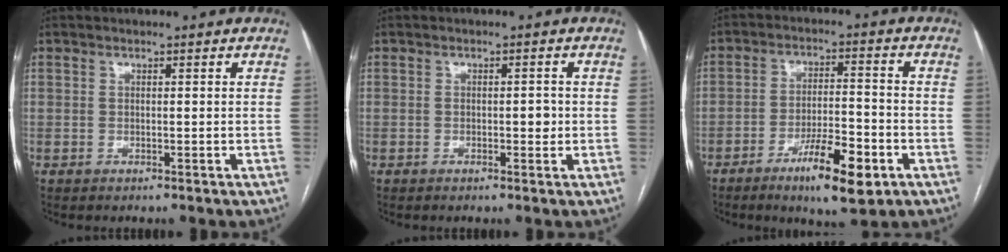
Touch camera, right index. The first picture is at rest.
{"total": 1.9, "force": [-0.2, 0.9, 1.6], "torque": [-0.023, 0.001, -0.002]}
{"total": 10.1, "force": [-5.4, 2.2, 8.3], "torque": [-0.141, -0.005, -0.083]}